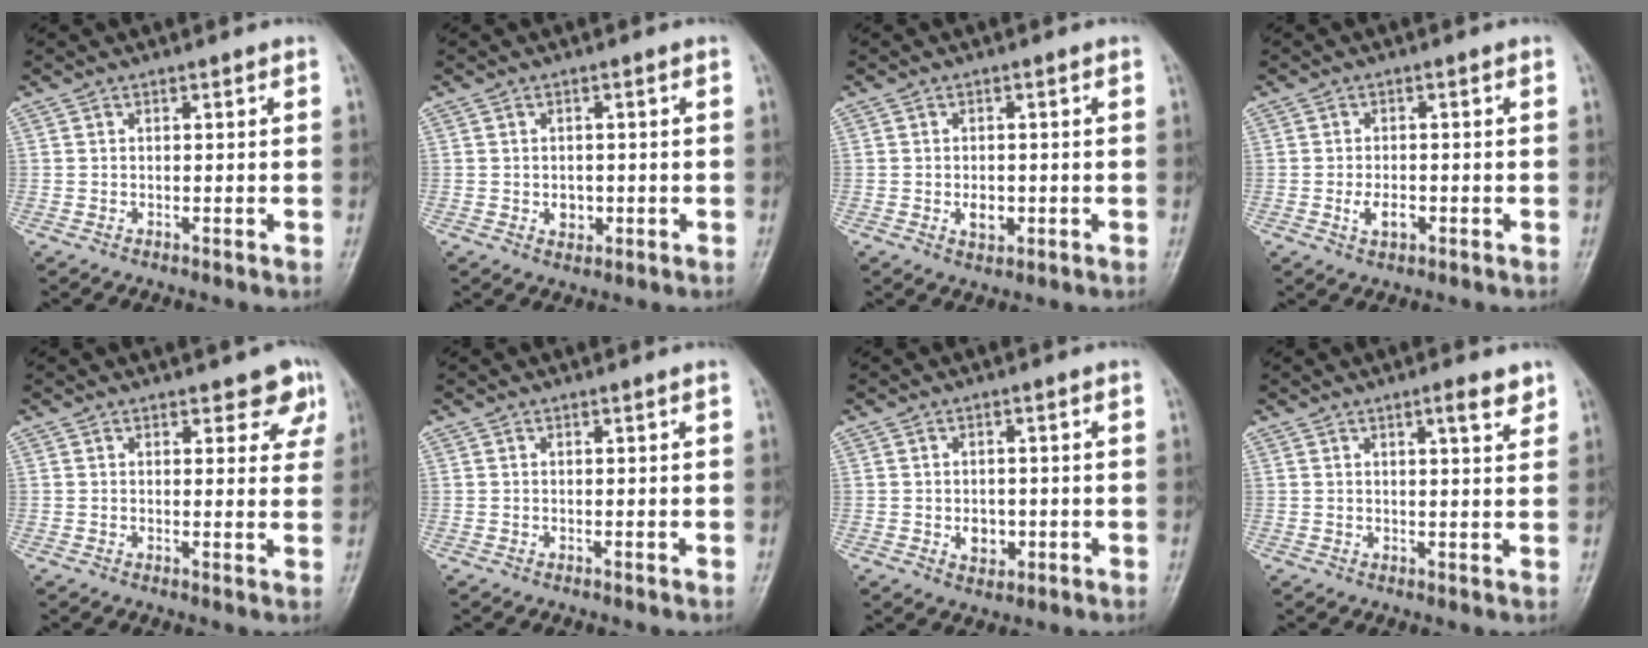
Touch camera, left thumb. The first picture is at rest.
{"total": 2.5, "force": [-0.5, 2.1, 1.3], "torque": [-0.006, 0.004, -0.001]}
{"total": 3.2, "force": [-0.7, 2.2, 2.2], "torque": [-0.025, 0.001, -0.005]}
{"total": 3.2, "force": [-1.1, 1.9, 2.4], "torque": [-0.040, 0.004, -0.016]}
{"total": 4.8, "force": [3.2, 2.5, 2.5], "torque": [0.008, -0.013, 0.033]}
{"total": 0.0}
{"total": 3.7, "force": [-0.7, 2.9, 2.2], "torque": [-0.016, 0.003, -0.003]}
{"total": 3.9, "force": [2.5, 0.8, 2.9], "torque": [-0.033, -0.014, 0.037]}